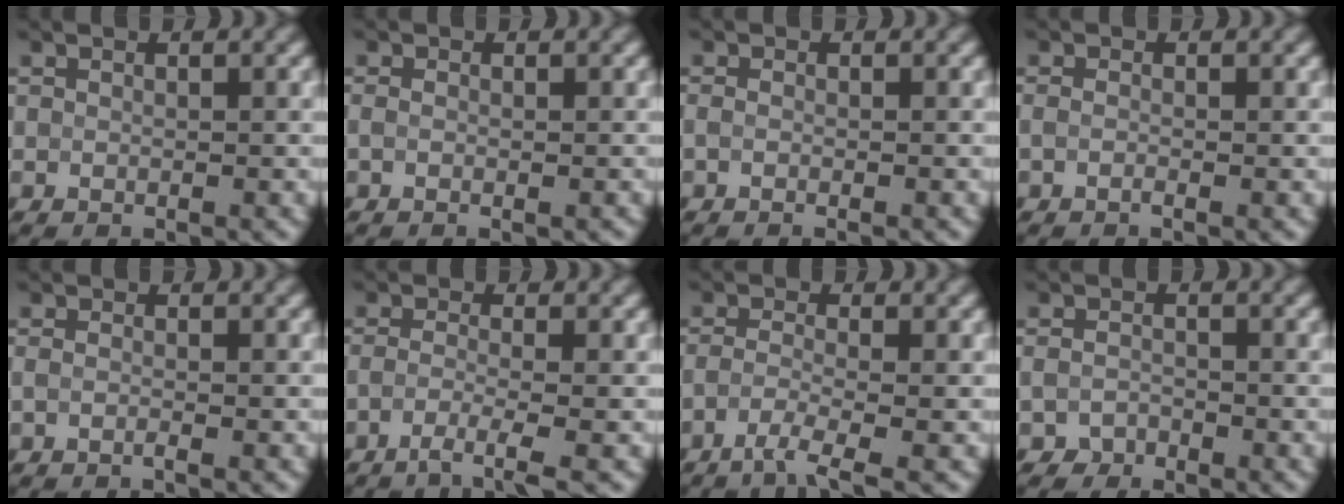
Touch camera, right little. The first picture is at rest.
{"total": 1.0, "force": [-0.5, 0.1, 0.9], "torque": [-0.011, 0.002, -0.002]}
{"total": 1.7, "force": [-1.0, 0.6, 1.3], "torque": [-0.002, -0.003, -0.012]}
{"total": 1.1, "force": [-0.8, 0.1, 0.6], "torque": [-0.006, -0.002, -0.012]}
{"total": 1.1, "force": [-0.8, 0.1, 0.7], "torque": [-0.007, -0.003, -0.012]}
{"total": 3.0, "force": [-2.2, 0.2, 2.0], "torque": [-0.027, 0.001, -0.052]}
{"total": 3.1, "force": [-2.4, 0.2, 1.9], "torque": [-0.028, 0.002, -0.055]}
{"total": 1.5, "force": [-1.4, 0.5, -0.3], "torque": [0.009, 0.006, -0.022]}